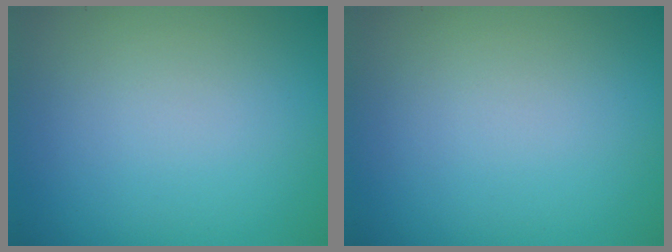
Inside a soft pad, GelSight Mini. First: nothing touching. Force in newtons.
{"total": 0.0}